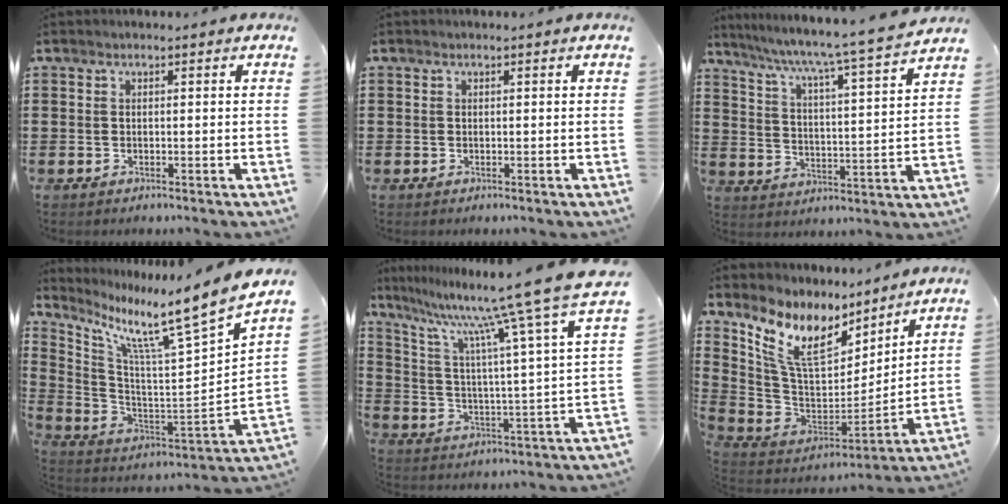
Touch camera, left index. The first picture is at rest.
{"total": 0.0}
{"total": 5.5, "force": [4.7, -1.1, 2.6], "torque": [-0.073, -0.047, 0.067]}
{"total": 9.8, "force": [8.0, -0.5, 5.7], "torque": [-0.124, -0.080, 0.112]}
{"total": 11.3, "force": [9.6, -0.8, 5.8], "torque": [-0.140, -0.073, 0.144]}
{"total": 10.9, "force": [7.8, 4.2, 6.4], "torque": [-0.173, -0.057, 0.138]}